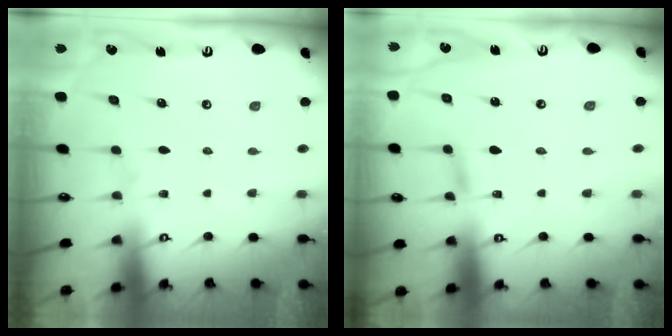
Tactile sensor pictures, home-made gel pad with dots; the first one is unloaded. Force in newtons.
{"total": 2.4, "press": 2.4, "slide": 0.2}